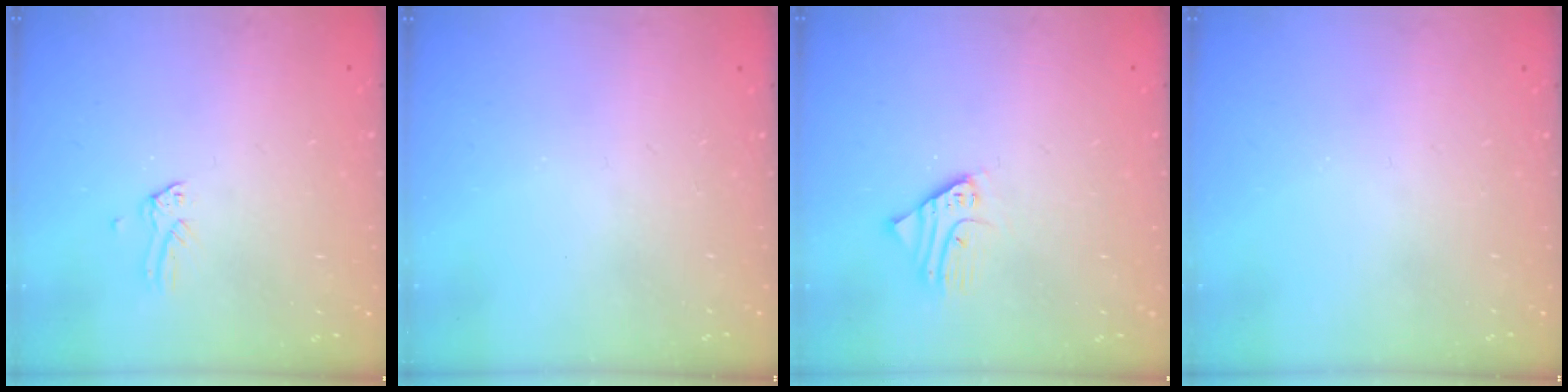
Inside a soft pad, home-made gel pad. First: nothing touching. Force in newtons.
{"total": 0.0}
{"total": 2.2, "press": 2.2, "slide": 0.2}
{"total": 0.0}